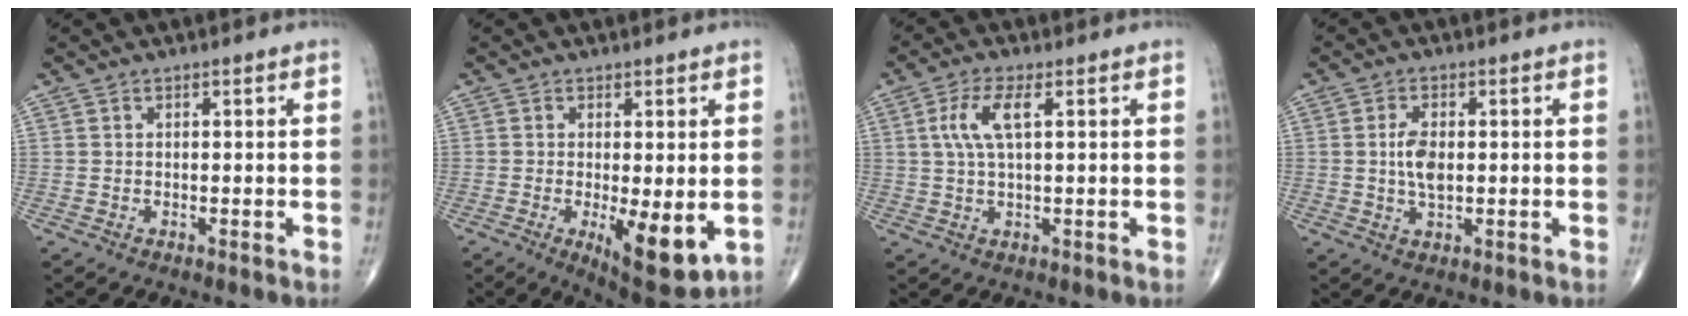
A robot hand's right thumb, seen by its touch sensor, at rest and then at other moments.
{"total": 10.0, "force": [-2.1, 3.5, 9.1], "torque": [-0.127, -0.025, -0.022]}
{"total": 6.1, "force": [1.6, 1.9, 5.5], "torque": [-0.133, 0.007, 0.035]}
{"total": 4.8, "force": [0.2, 2.5, 4.1], "torque": [-0.078, -0.001, 0.004]}